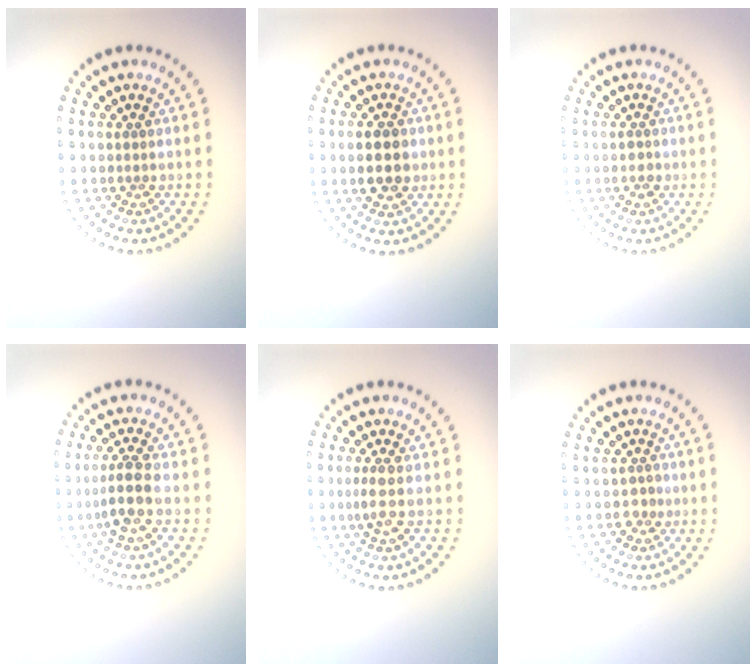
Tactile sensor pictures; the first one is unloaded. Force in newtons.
{"total": 3.8, "press": 3.8, "slide": 0.2}
{"total": 1.0, "press": 1.0, "slide": 0.2}
{"total": 2.9, "press": 2.5, "slide": 1.3}
{"total": 1.6, "press": 1.4, "slide": 0.9}
{"total": 1.2, "press": 1.1, "slide": 0.5}